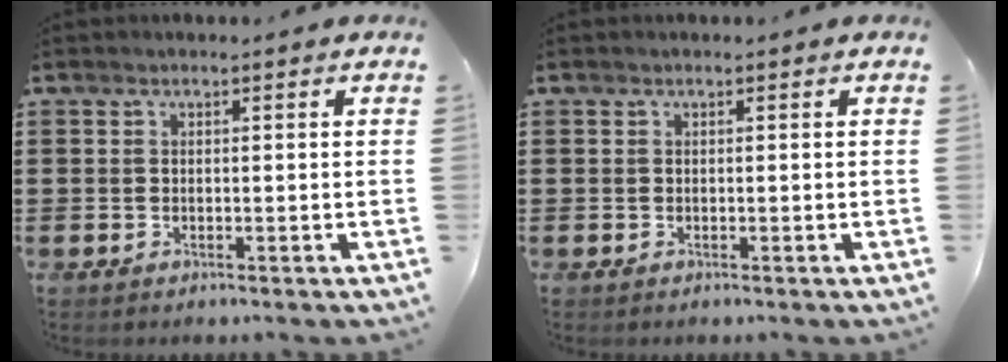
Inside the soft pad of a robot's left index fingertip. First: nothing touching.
{"total": 0.0}